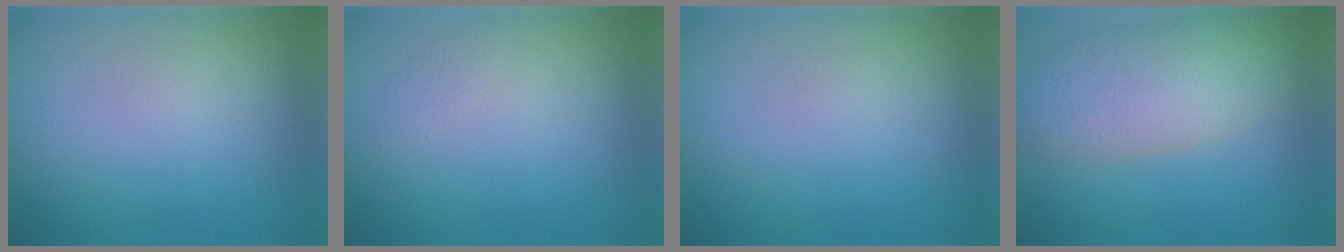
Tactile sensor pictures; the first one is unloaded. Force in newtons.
{"total": 0.6, "press": 0.6, "slide": 0.1}
{"total": 0.0}
{"total": 6.8, "press": 6.8, "slide": 0.2}